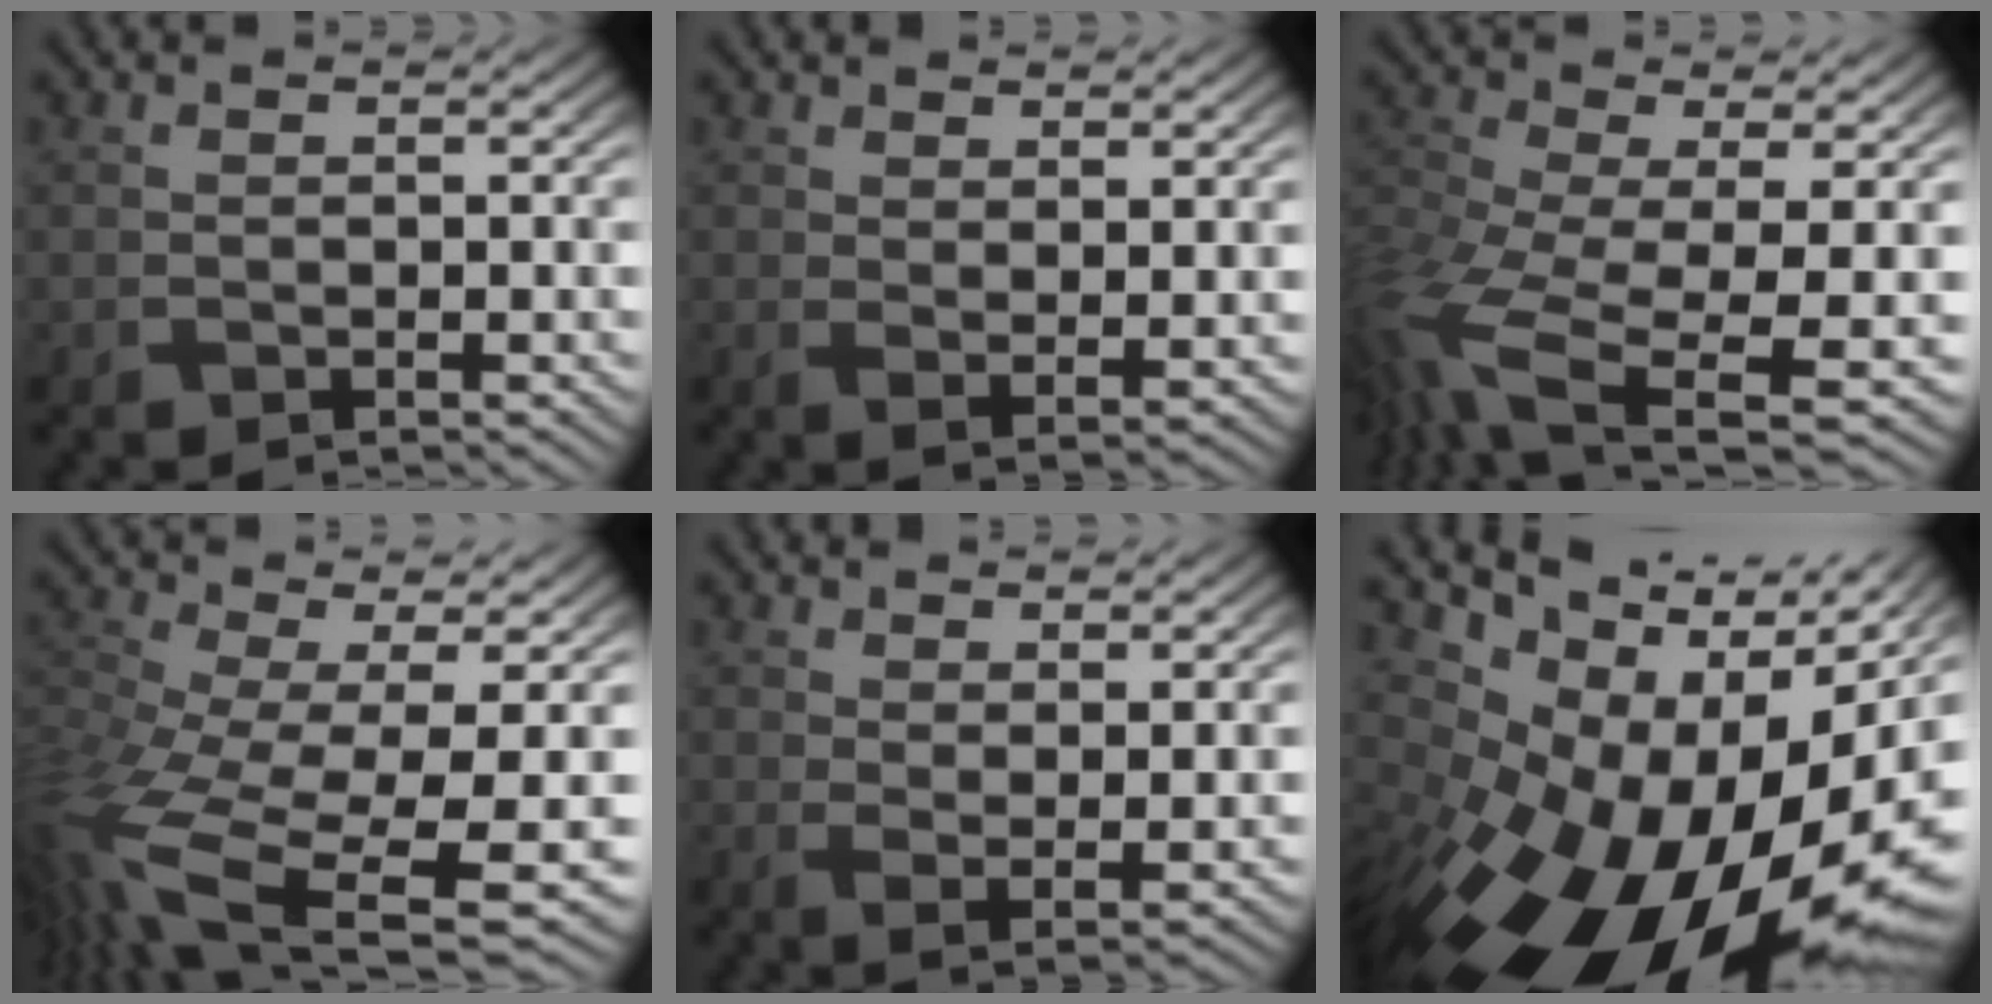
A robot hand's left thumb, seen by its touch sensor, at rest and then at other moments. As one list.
[{"total": 2.1, "force": [1.9, 0.0, 0.9], "torque": [-0.025, -0.002, 0.035]}, {"total": 10.4, "force": [-2.8, 3.5, 9.4], "torque": [-0.239, -0.023, -0.038]}, {"total": 12.0, "force": [-3.2, 4.1, 10.8], "torque": [-0.272, -0.032, -0.028]}, {"total": 2.8, "force": [2.3, 0.2, 1.5], "torque": [-0.036, -0.005, 0.042]}, {"total": 18.6, "force": [-3.6, 12.2, 13.6], "torque": [-0.223, -0.035, -0.045]}]